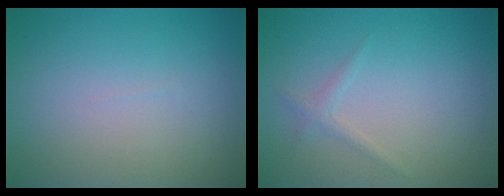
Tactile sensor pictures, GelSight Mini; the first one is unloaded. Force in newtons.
{"total": 1.0, "press": 1.0, "slide": 0.0}